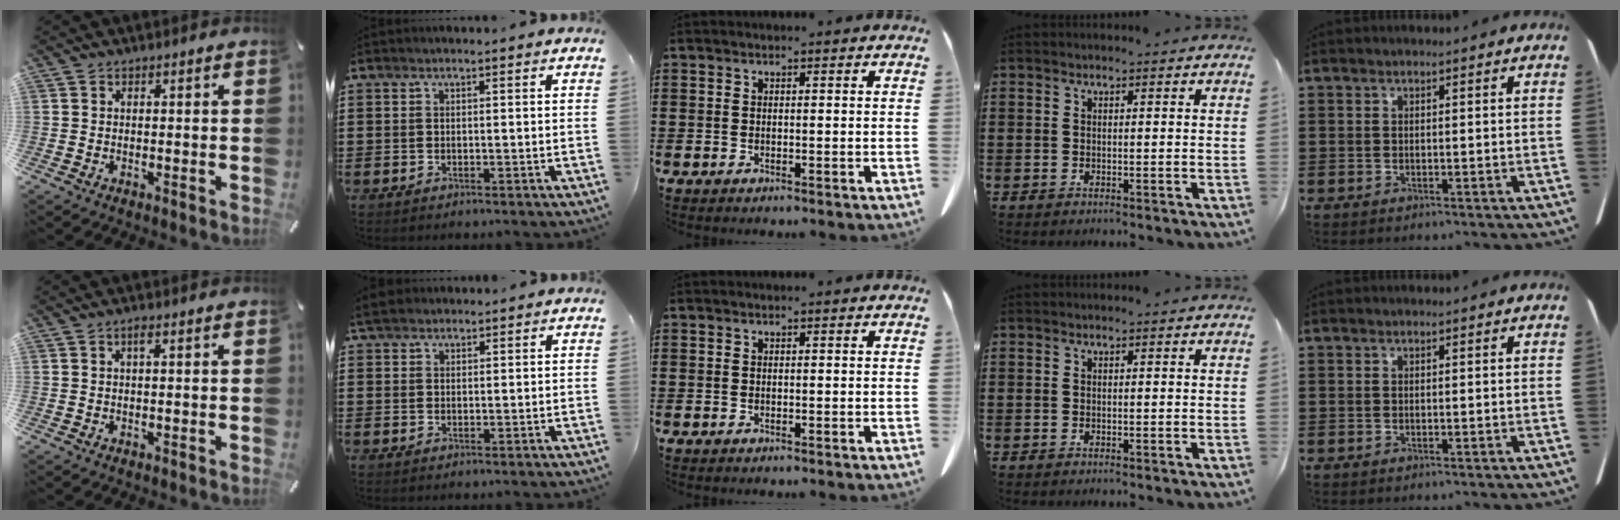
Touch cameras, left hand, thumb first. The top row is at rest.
{"thumb": {"total": 1.5, "force": [0.3, 0.2, 1.5], "torque": [-0.030, 0.002, 0.004]}, "index": {"total": 2.3, "force": [2.0, 1.0, 0.7], "torque": [-0.021, 0.007, 0.039]}}